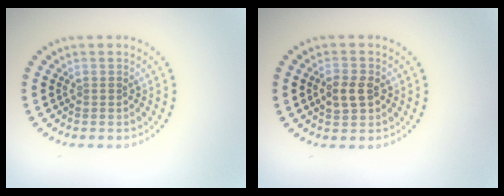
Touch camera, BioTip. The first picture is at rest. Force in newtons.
{"total": 2.6, "press": 2.6, "slide": 0.0}